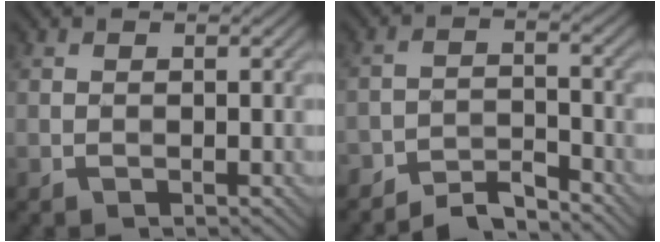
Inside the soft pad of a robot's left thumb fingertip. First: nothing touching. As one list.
[{"total": 4.7, "force": [-4.4, 1.0, 1.4], "torque": [-0.020, 0.007, -0.084]}]